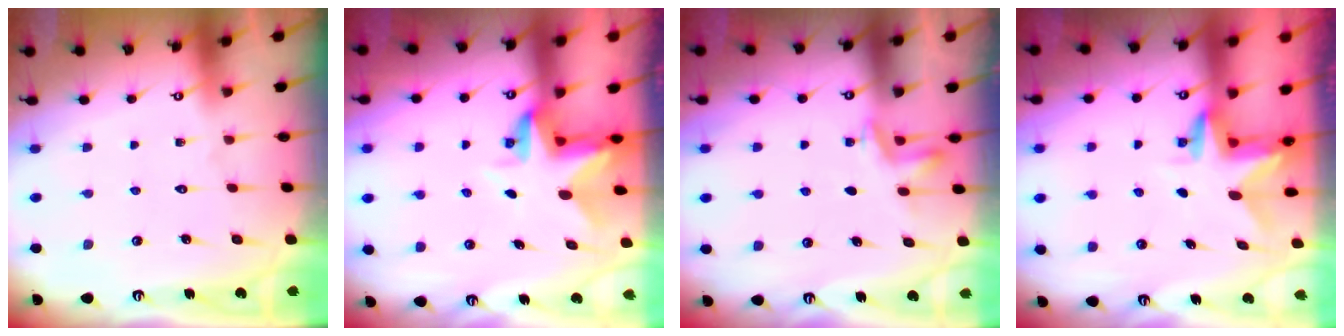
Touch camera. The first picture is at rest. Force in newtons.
{"total": 3.6, "press": 3.6, "slide": 0.1}
{"total": 3.6, "press": 3.4, "slide": 0.9}
{"total": 3.1, "press": 3.0, "slide": 0.3}